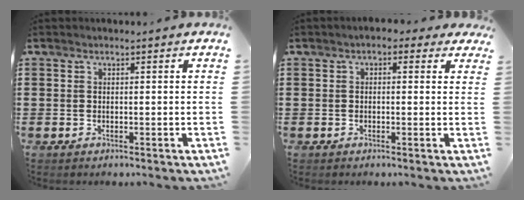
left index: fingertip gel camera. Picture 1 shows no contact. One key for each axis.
{"total": 1.3, "fx": 0.1, "fy": 1.0, "fz": 0.9, "tx": -0.022, "ty": 0.008, "tz": -0.003}